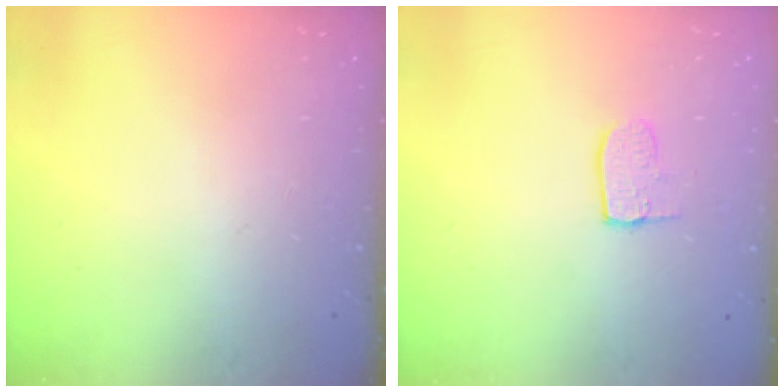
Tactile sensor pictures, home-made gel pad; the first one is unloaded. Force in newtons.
{"total": 6.5, "press": 6.5, "slide": 0.6}